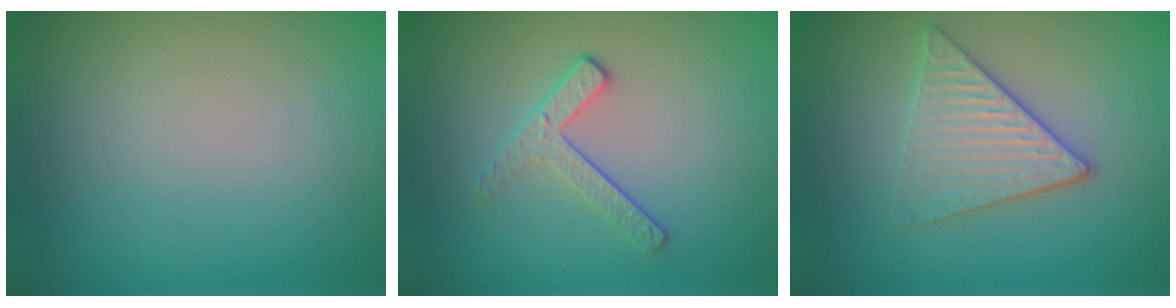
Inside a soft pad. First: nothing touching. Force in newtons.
{"total": 2.0, "press": 1.4, "slide": 1.5}
{"total": 3.9, "press": 3.4, "slide": 2.0}